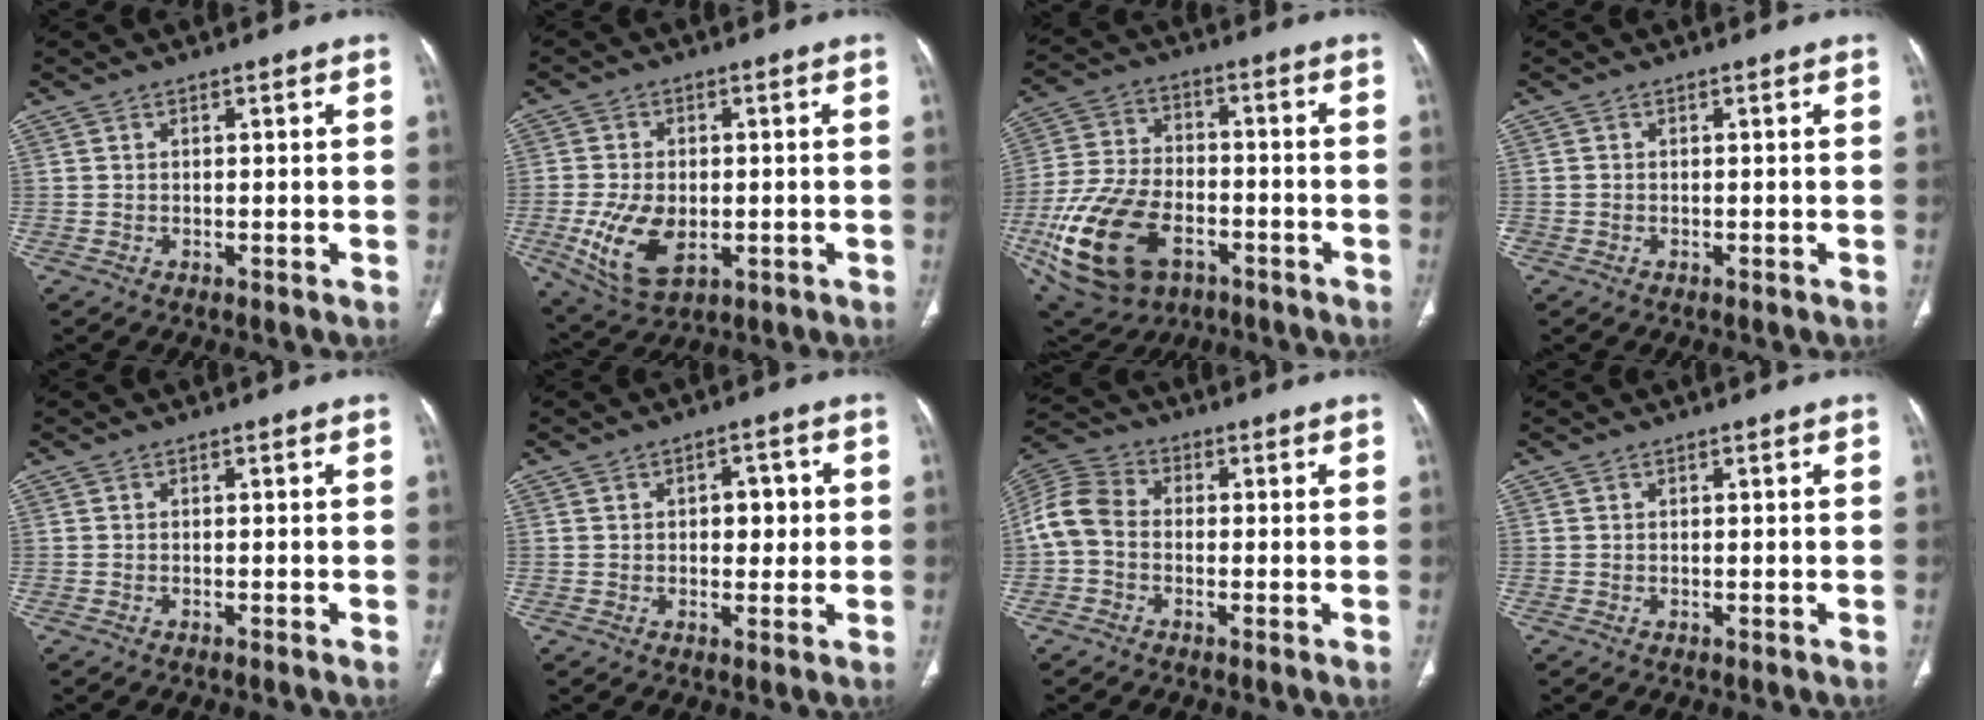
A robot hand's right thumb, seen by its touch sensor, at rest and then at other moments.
{"total": 10.6, "force": [-1.9, 7.0, 7.7], "torque": [-0.148, -0.003, -0.020]}
{"total": 20.9, "force": [-7.7, 13.8, 13.7], "torque": [-0.287, 0.024, -0.123]}
{"total": 0.6, "force": [-0.3, 0.5, 0.1], "torque": [-0.005, 0.004, -0.008]}
{"total": 0.7, "force": [0.1, 0.1, -0.7], "torque": [0.013, 0.004, 0.001]}
{"total": 4.8, "force": [0.5, 3.2, 3.6], "torque": [-0.024, 0.004, 0.004]}
{"total": 7.2, "force": [-0.4, 5.9, 4.1], "torque": [-0.083, 0.021, -0.029]}
{"total": 0.0}